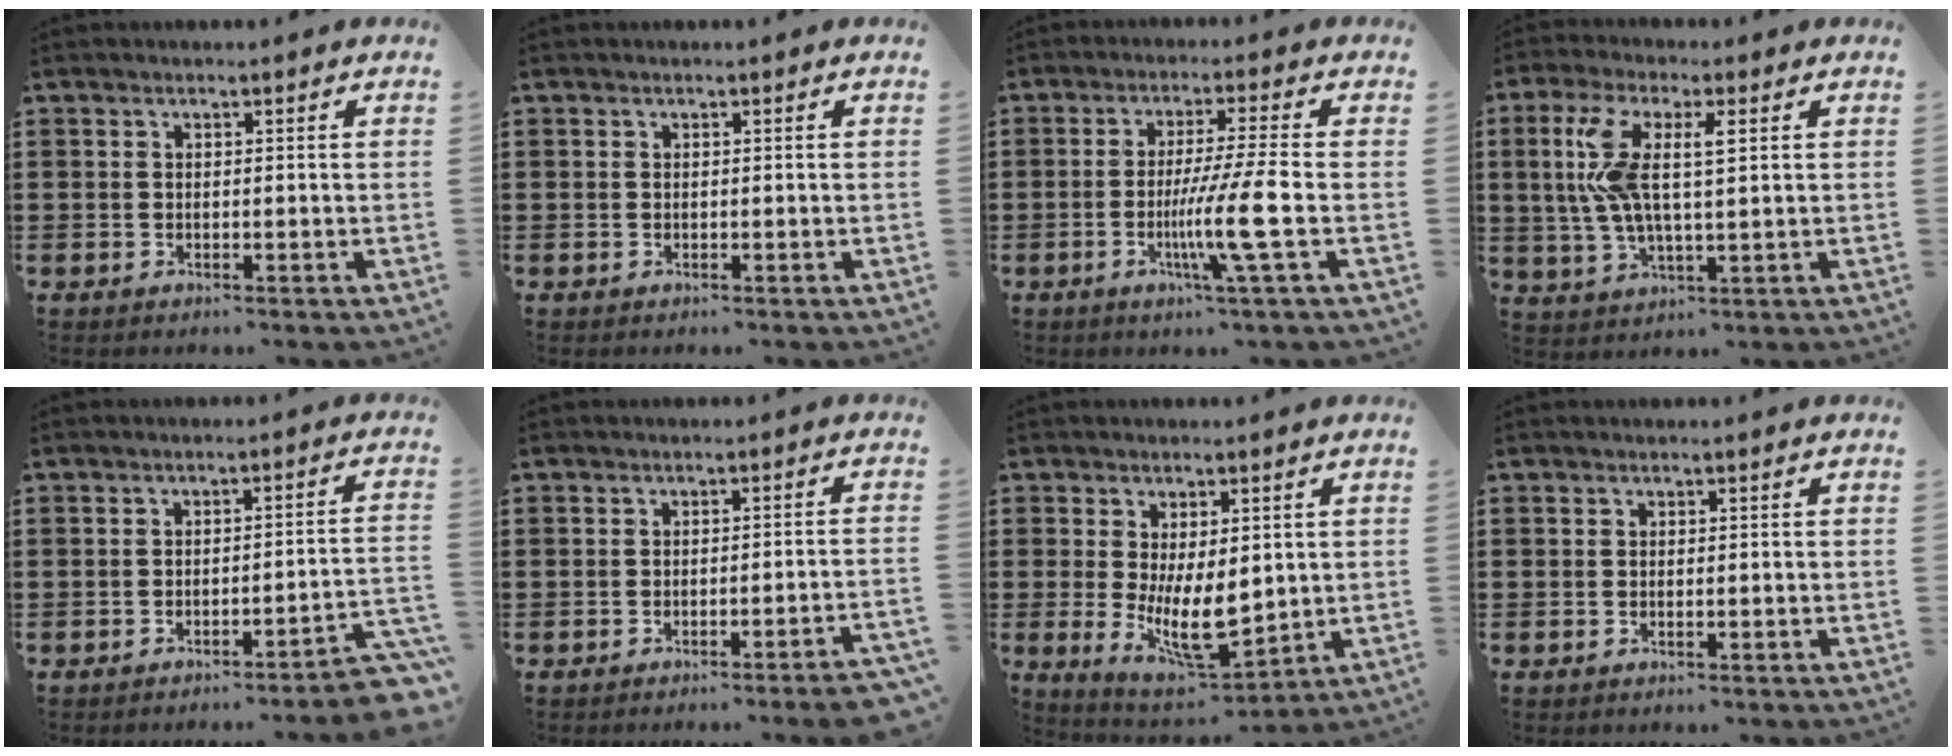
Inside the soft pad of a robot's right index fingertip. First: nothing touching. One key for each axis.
{"total": 0.0}
{"total": 9.6, "fx": -2.4, "fy": -0.8, "fz": 9.3, "tx": -0.178, "ty": -0.025, "tz": -0.050}
{"total": 9.3, "fx": 2.1, "fy": 3.0, "fz": 8.5, "tx": -0.192, "ty": 0.003, "tz": 0.028}
{"total": 3.3, "fx": -2.9, "fy": -0.3, "fz": 1.5, "tx": -0.027, "ty": -0.010, "tz": -0.060}
{"total": 2.6, "fx": -2.1, "fy": -0.4, "fz": 1.4, "tx": -0.023, "ty": -0.005, "tz": -0.041}
{"total": 8.7, "fx": -0.2, "fy": 3.8, "fz": 7.9, "tx": -0.141, "ty": -0.014, "tz": -0.001}
{"total": 0.0}